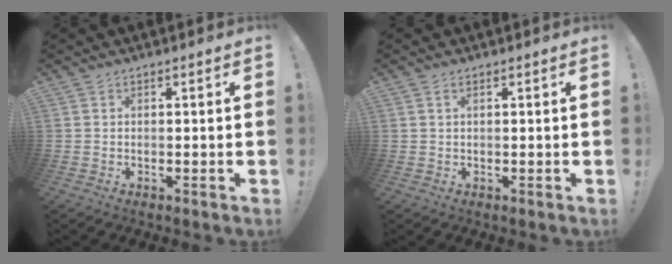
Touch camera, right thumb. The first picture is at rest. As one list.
[{"total": 1.1, "force": [0.5, 0.3, 1.0], "torque": [-0.013, -0.001, 0.007]}]